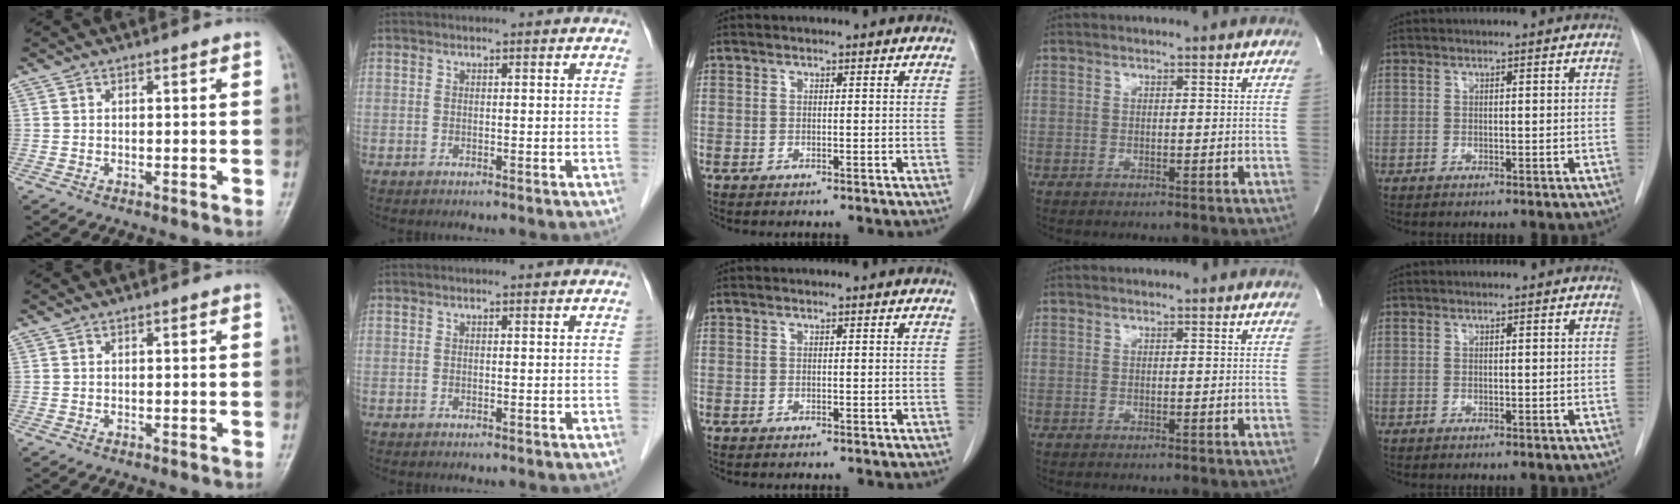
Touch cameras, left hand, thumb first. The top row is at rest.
{}